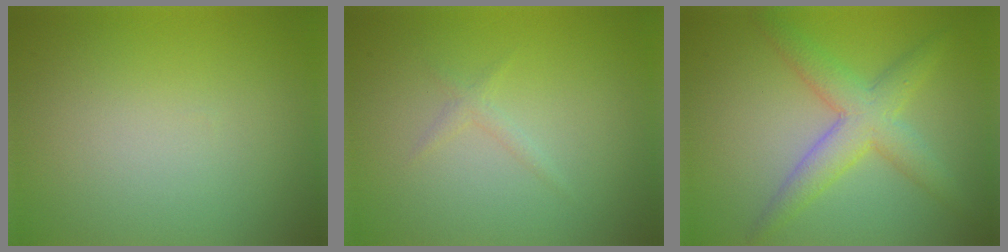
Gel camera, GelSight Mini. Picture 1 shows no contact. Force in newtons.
{"total": 0.9, "press": 0.9, "slide": 0.0}
{"total": 4.7, "press": 4.7, "slide": 0.2}